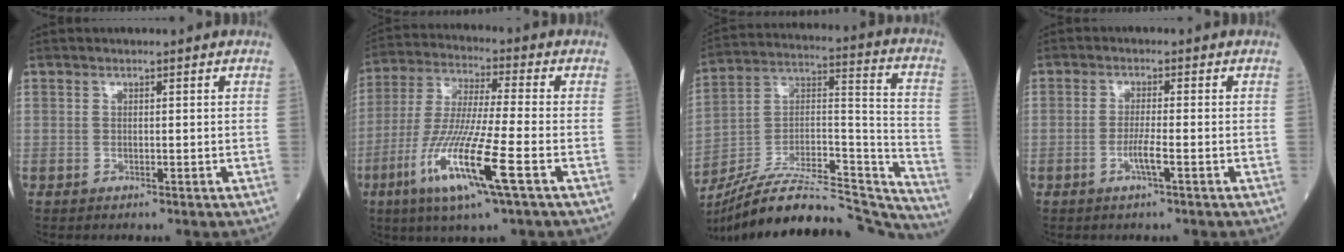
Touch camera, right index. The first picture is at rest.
{"total": 14.4, "force": [-6.0, 0.1, 13.1], "torque": [-0.276, -0.027, -0.114]}
{"total": 29.7, "force": [-27.4, 4.1, 10.7], "torque": [-0.144, 0.019, -0.418]}
{"total": 2.6, "force": [-1.1, -0.2, 2.4], "torque": [-0.049, -0.003, -0.023]}